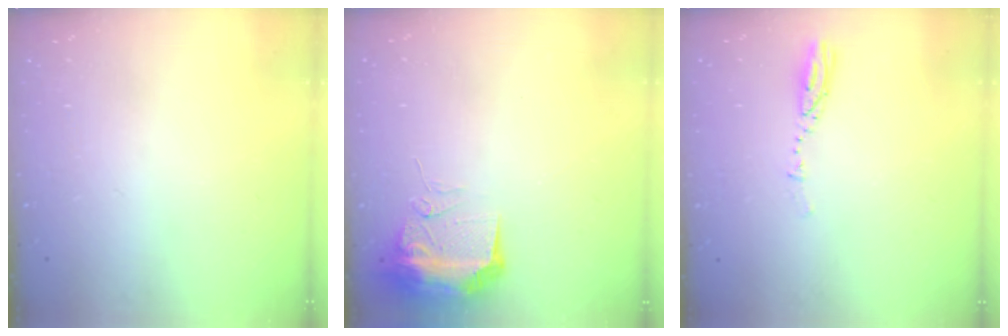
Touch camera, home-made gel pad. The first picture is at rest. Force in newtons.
{"total": 16.8, "press": 12.6, "slide": 11.1}
{"total": 3.6, "press": 3.5, "slide": 0.5}